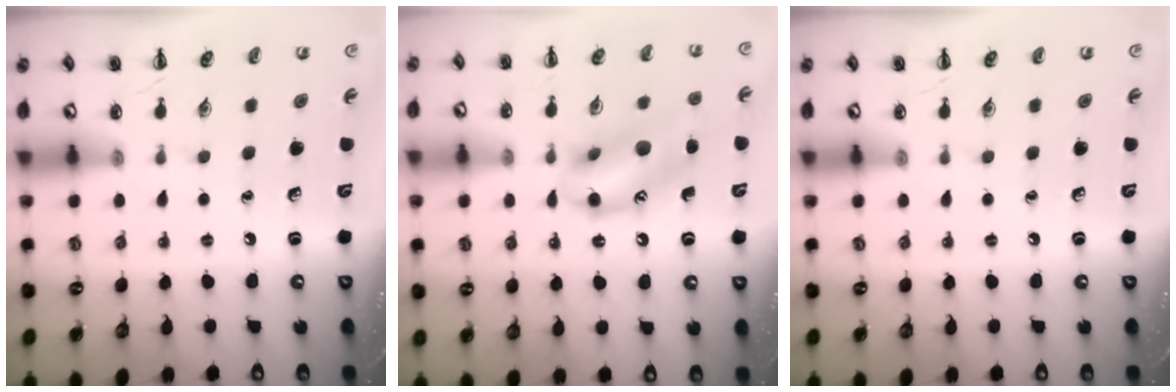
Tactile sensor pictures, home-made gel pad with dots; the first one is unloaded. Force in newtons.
{"total": 14.2, "press": 14.0, "slide": 2.1}
{"total": 0.0}